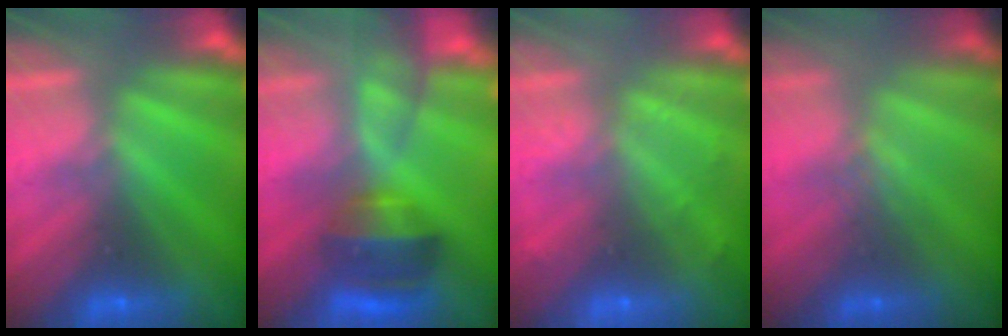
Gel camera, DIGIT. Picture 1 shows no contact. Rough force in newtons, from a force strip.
{"total": 7.3}
{"total": 2.1}
{"total": 2.5}